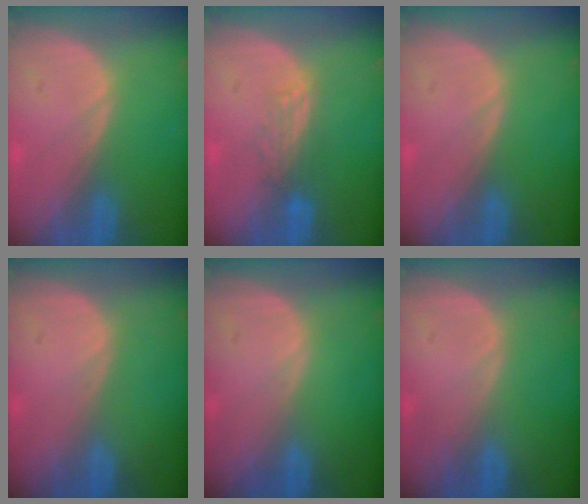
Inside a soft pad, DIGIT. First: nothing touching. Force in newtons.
{"total": 2.8, "press": 2.6, "slide": 1.2}
{"total": 0.0}
{"total": 0.0}
{"total": 0.0}
{"total": 0.0}